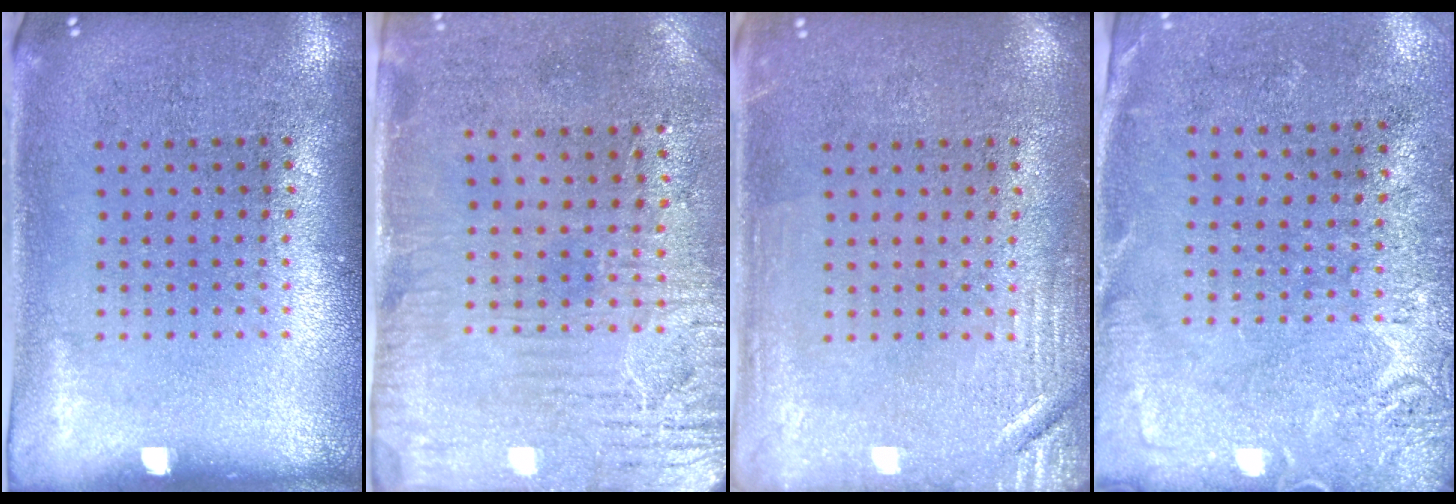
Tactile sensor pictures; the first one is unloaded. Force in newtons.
{"total": 3.1, "press": 2.6, "slide": 1.8}
{"total": 2.5, "press": 2.5, "slide": 0.4}
{"total": 2.7, "press": 2.4, "slide": 1.3}